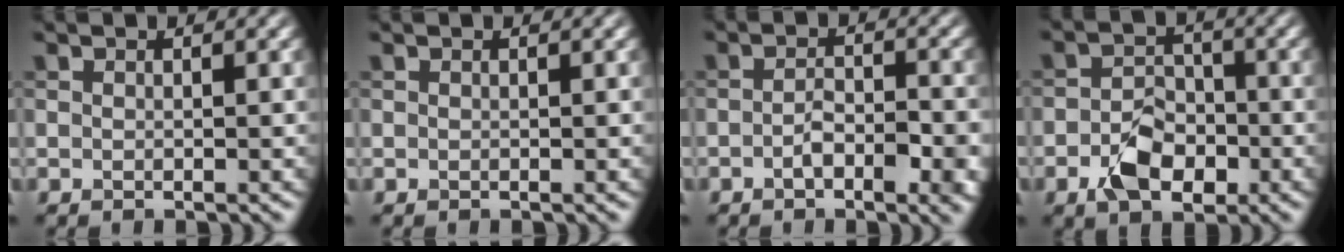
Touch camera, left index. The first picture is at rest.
{"total": 0.0}
{"total": 3.8, "force": [-1.5, 1.4, 3.2], "torque": [-0.057, -0.001, -0.025]}
{"total": 4.7, "force": [-2.2, 3.0, 2.8], "torque": [-0.050, -0.002, -0.043]}